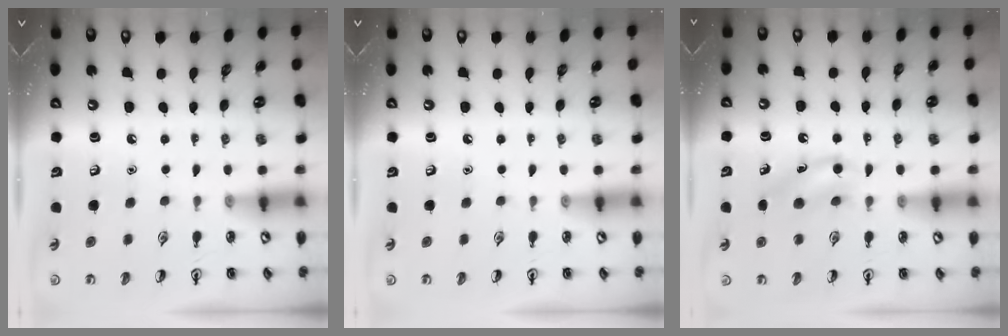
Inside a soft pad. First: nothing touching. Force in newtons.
{"total": 0.0}
{"total": 8.2, "press": 8.0, "slide": 1.8}